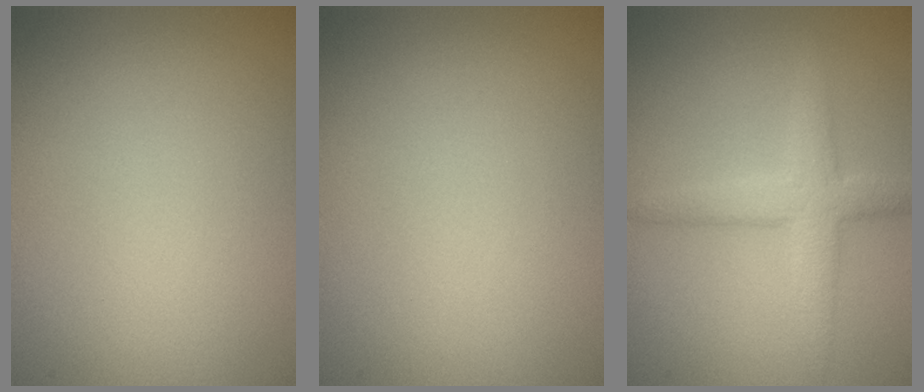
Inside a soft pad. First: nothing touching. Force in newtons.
{"total": 0.0}
{"total": 3.7, "press": 3.7, "slide": 0.3}